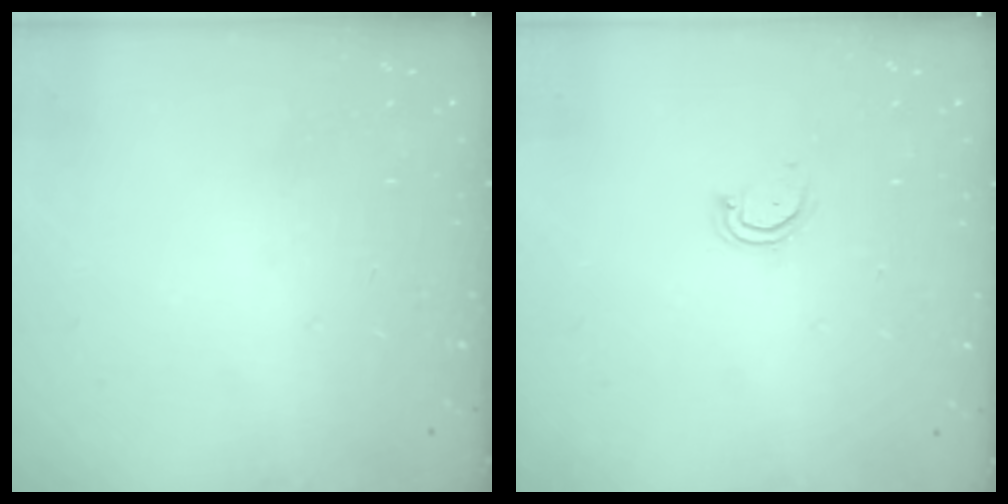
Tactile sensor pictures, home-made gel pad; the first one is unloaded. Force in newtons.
{"total": 3.2, "press": 3.2, "slide": 0.2}